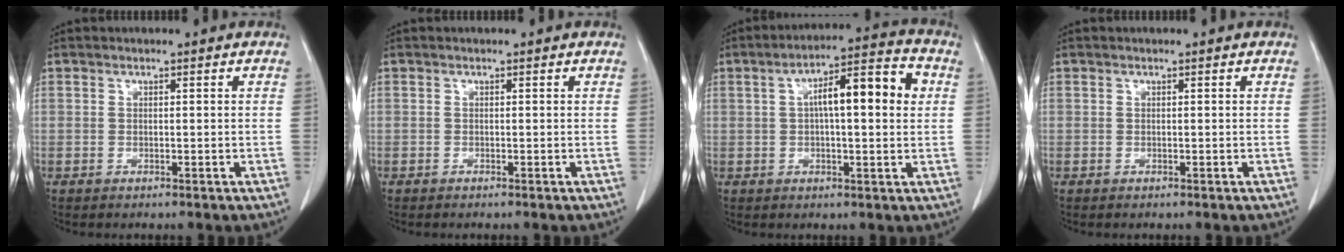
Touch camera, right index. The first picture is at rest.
{"total": 0.0}
{"total": 11.1, "force": [2.1, 2.5, 10.6], "torque": [-0.170, 0.032, 0.027]}
{"total": 0.0}